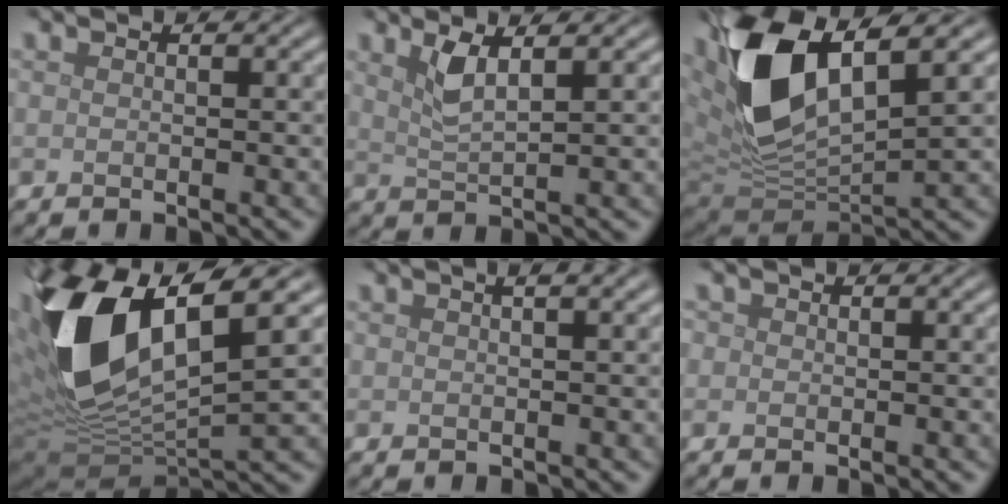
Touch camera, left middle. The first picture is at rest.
{"total": 2.6, "force": [1.4, 0.6, 2.1], "torque": [-0.040, -0.002, 0.028]}
{"total": 11.9, "force": [3.7, 6.0, 9.6], "torque": [-0.213, -0.009, 0.081]}
{"total": 15.2, "force": [3.0, 7.2, 13.0], "torque": [-0.280, -0.009, 0.060]}
{"total": 1.9, "force": [0.9, 0.5, 1.6], "torque": [-0.016, 0.006, 0.007]}
{"total": 0.5, "force": [0.1, 0.5, 0.0], "torque": [0.007, -0.001, -0.004]}